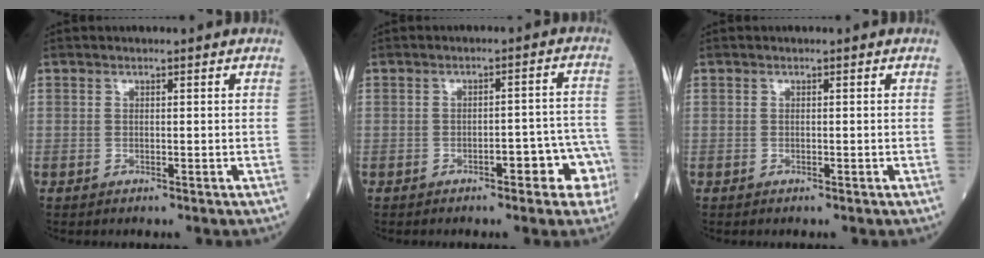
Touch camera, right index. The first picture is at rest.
{"total": 6.6, "force": [-3.3, 2.2, 5.3], "torque": [-0.051, 0.031, -0.039]}
{"total": 0.0}